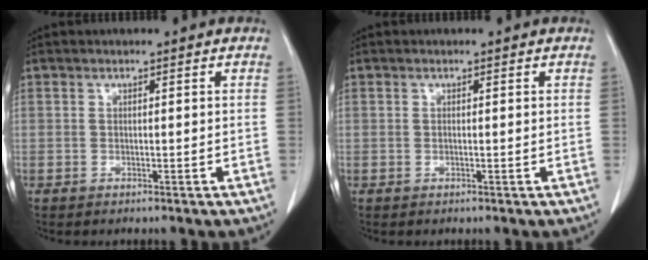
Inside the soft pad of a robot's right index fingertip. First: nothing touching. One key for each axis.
{"total": 0.0}